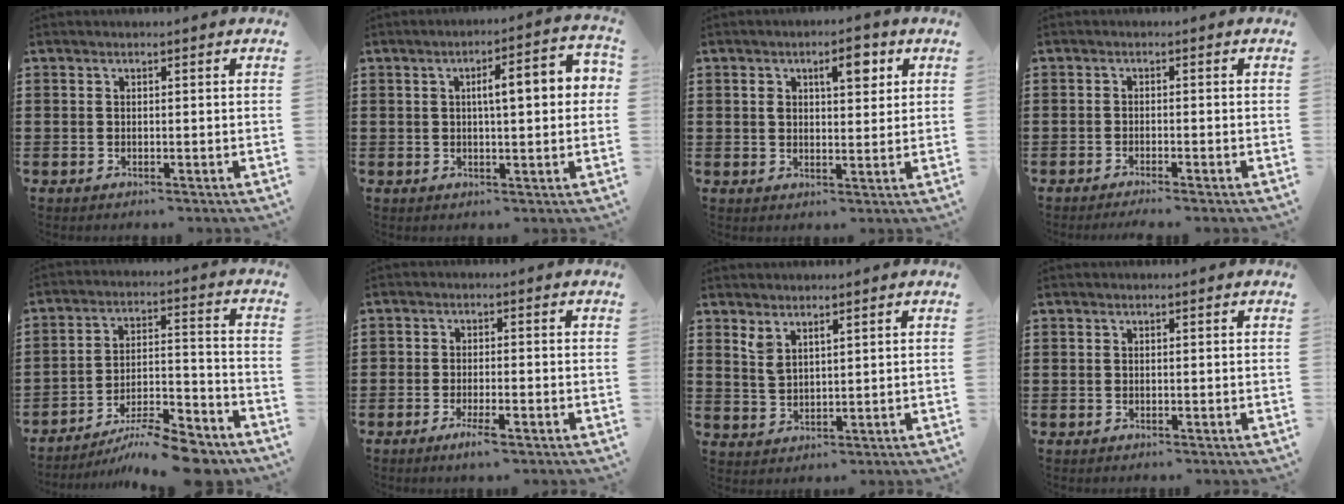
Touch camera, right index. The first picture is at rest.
{"total": 6.7, "force": [1.0, 1.5, 6.5], "torque": [-0.104, 0.001, 0.008]}
{"total": 5.1, "force": [2.1, 2.0, 4.1], "torque": [-0.064, 0.002, 0.029]}
{"total": 1.2, "force": [-1.1, -0.2, 0.4], "torque": [-0.007, 0.001, -0.022]}
{"total": 9.5, "force": [-8.6, 0.9, 4.0], "torque": [-0.055, 0.020, -0.166]}
{"total": 2.7, "force": [-1.8, 0.5, 2.0], "torque": [-0.047, -0.005, -0.036]}
{"total": 2.4, "force": [1.9, 0.8, 1.2], "torque": [-0.028, 0.003, 0.036]}
{"total": 0.0}